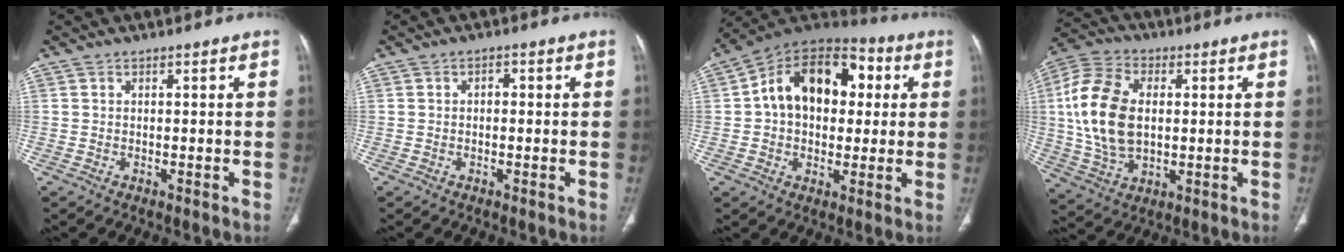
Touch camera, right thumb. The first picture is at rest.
{"total": 1.3, "force": [0.0, 0.8, 1.0], "torque": [-0.010, 0.005, -0.004]}
{"total": 19.2, "force": [3.2, 13.1, 13.7], "torque": [-0.179, 0.030, 0.043]}
{"total": 16.6, "force": [1.6, 10.5, 12.8], "torque": [-0.258, 0.005, 0.031]}